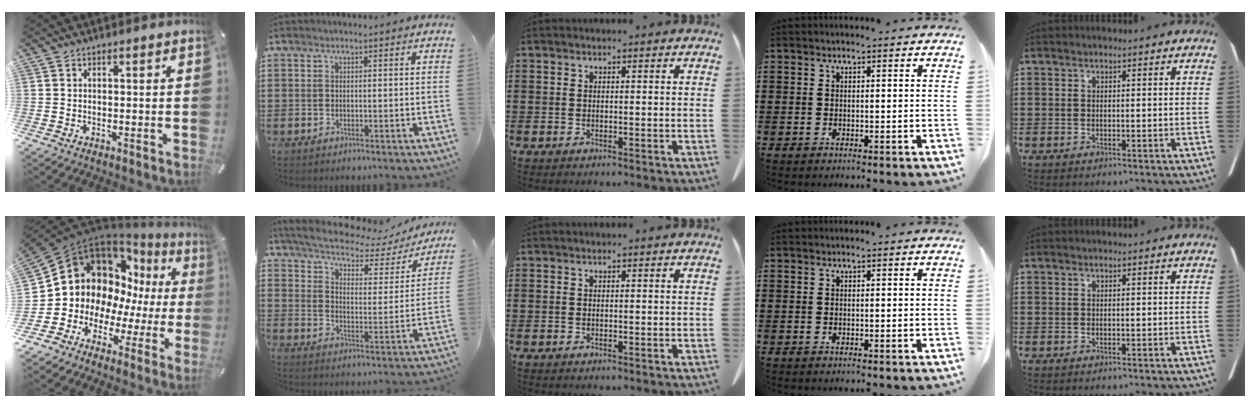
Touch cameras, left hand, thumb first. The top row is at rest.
{"thumb": {"total": 13.7, "force": [4.7, 11.8, 5.1], "torque": [-0.101, -0.061, 0.098]}, "index": {"total": 5.7, "force": [5.0, 1.2, 2.4], "torque": [-0.073, -0.030, 0.081]}}